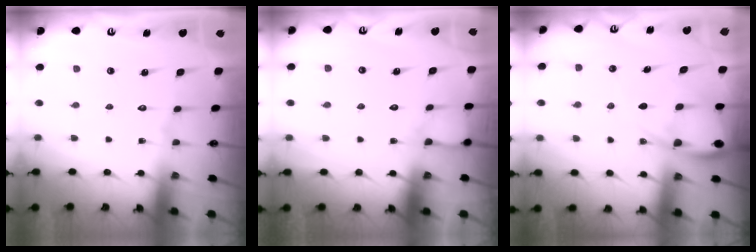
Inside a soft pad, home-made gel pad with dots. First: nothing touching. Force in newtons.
{"total": 5.5, "press": 5.5, "slide": 0.5}
{"total": 7.7, "press": 7.7, "slide": 0.9}